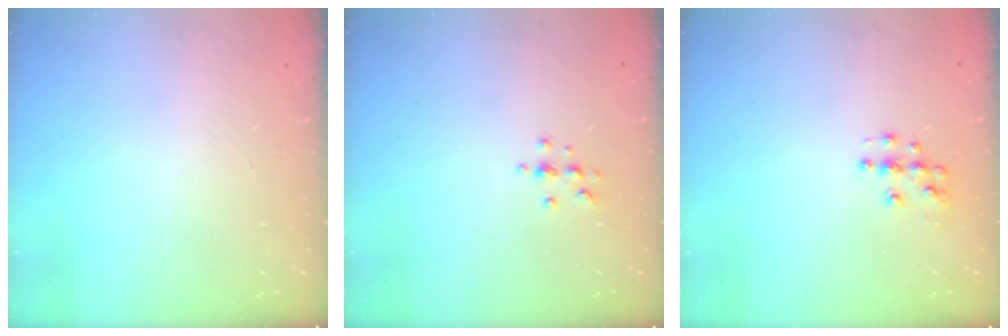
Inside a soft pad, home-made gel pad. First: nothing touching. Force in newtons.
{"total": 4.7, "press": 4.7, "slide": 0.6}
{"total": 4.8, "press": 4.8, "slide": 0.3}